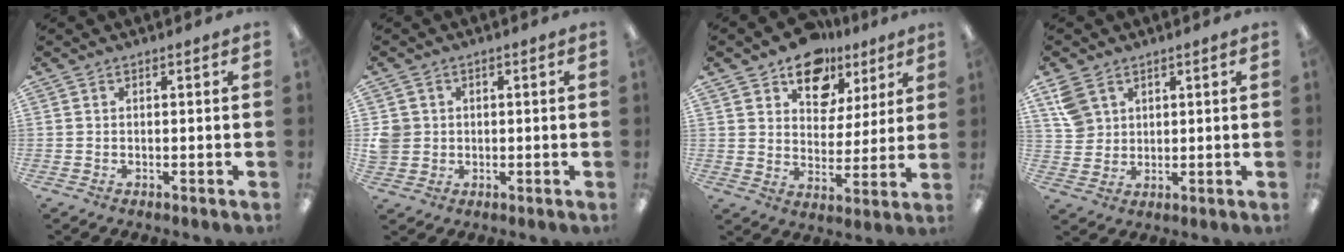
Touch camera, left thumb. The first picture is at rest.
{"total": 4.0, "force": [0.3, 3.9, 0.8], "torque": [-0.013, 0.006, 0.005]}
{"total": 12.5, "force": [9.1, 8.0, 3.3], "torque": [-0.059, -0.059, 0.170]}
{"total": 6.5, "force": [3.5, 4.9, 2.3], "torque": [-0.048, 0.000, 0.068]}